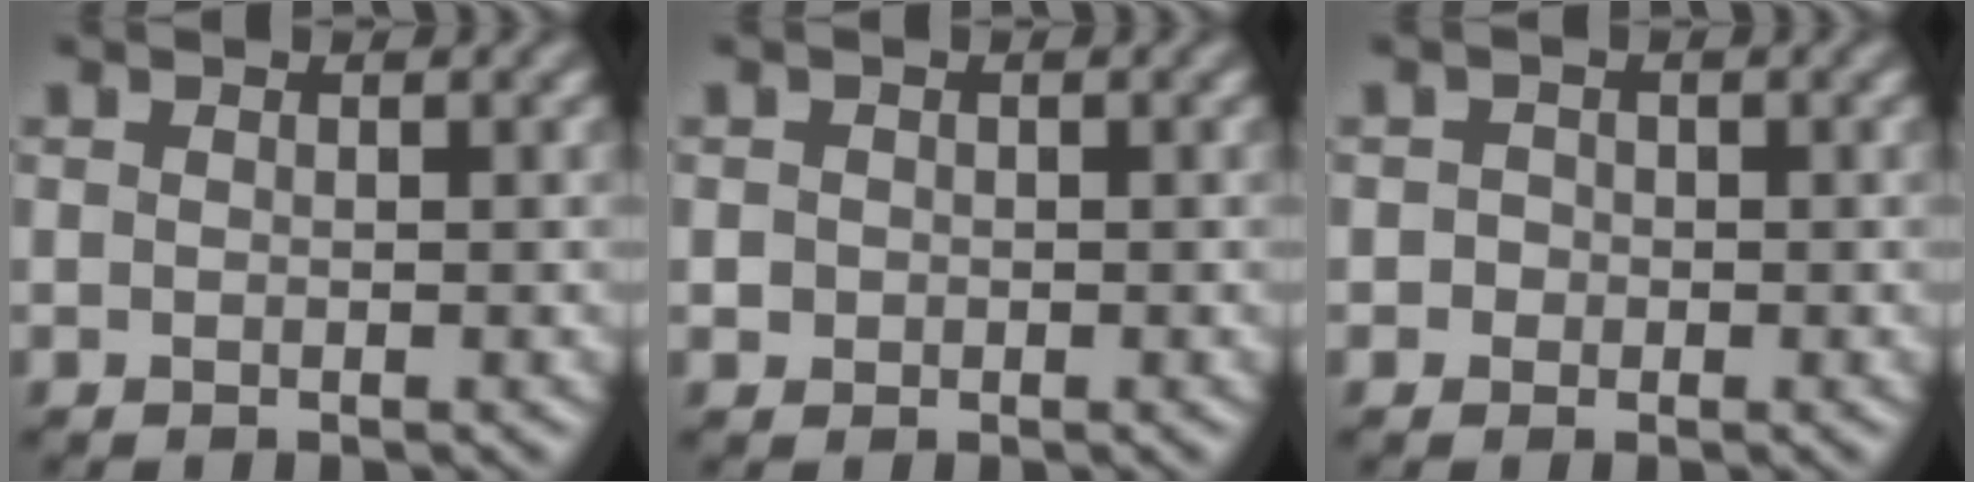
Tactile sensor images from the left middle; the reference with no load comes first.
{"total": 0.9, "force": [0.0, 0.9, 0.2], "torque": [0.005, -0.003, 0.000]}
{"total": 1.2, "force": [0.0, 1.2, 0.3], "torque": [0.011, 0.002, -0.008]}